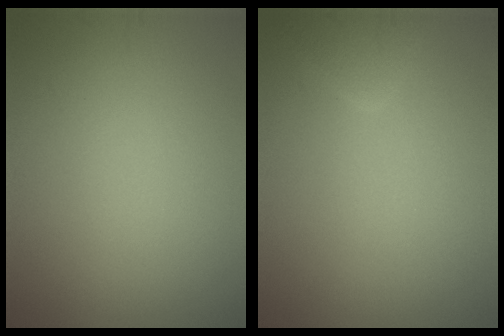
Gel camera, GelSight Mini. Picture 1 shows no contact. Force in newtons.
{"total": 1.6, "press": 1.6, "slide": 0.1}